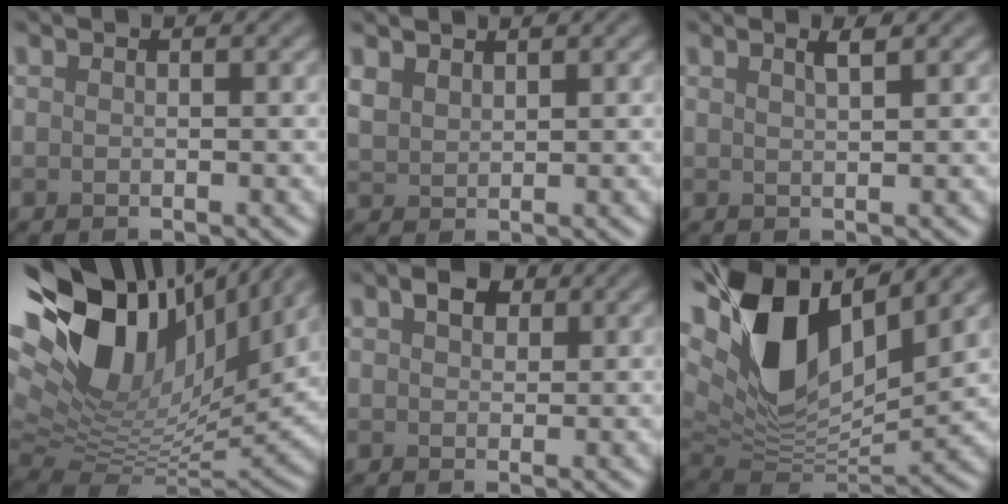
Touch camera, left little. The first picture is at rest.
{"total": 2.2, "force": [1.8, 1.0, 0.8], "torque": [-0.026, 0.007, 0.042]}
{"total": 1.4, "force": [0.9, 0.3, 1.1], "torque": [-0.011, 0.006, 0.013]}
{"total": 18.5, "force": [7.6, 10.3, 13.3], "torque": [-0.278, 0.027, 0.134]}
{"total": 2.3, "force": [1.1, 1.5, 1.3], "torque": [-0.023, 0.007, 0.017]}
{"total": 14.0, "force": [5.6, 7.2, 10.6], "torque": [-0.205, 0.005, 0.105]}